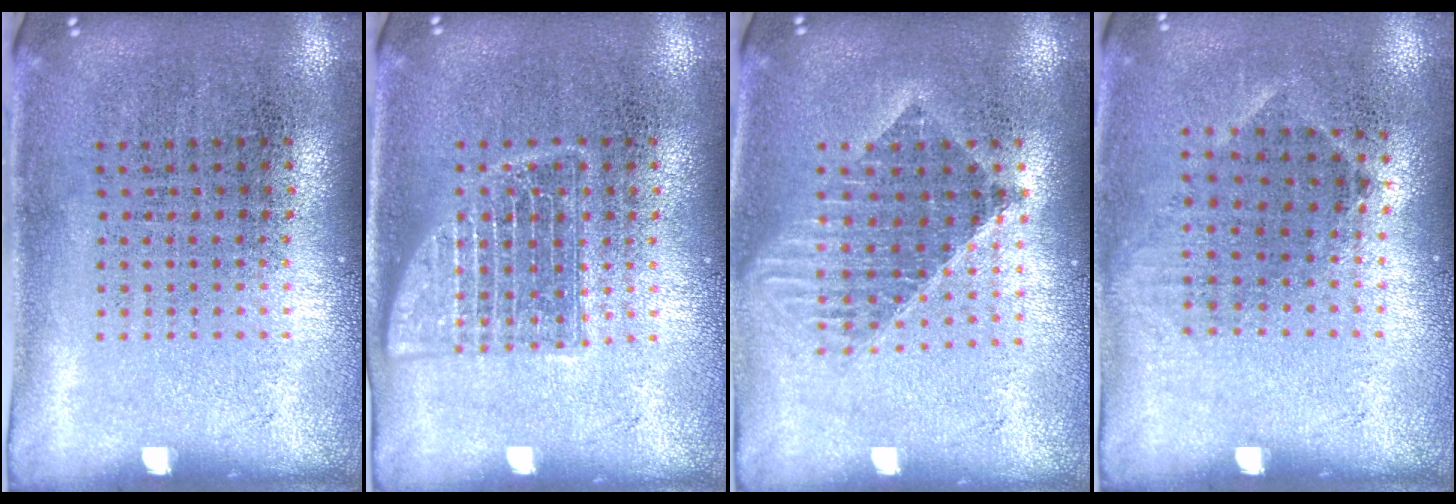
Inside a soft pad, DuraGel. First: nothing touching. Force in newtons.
{"total": 2.6, "press": 2.5, "slide": 0.4}
{"total": 1.6, "press": 1.4, "slide": 0.9}
{"total": 0.9, "press": 0.6, "slide": 0.6}